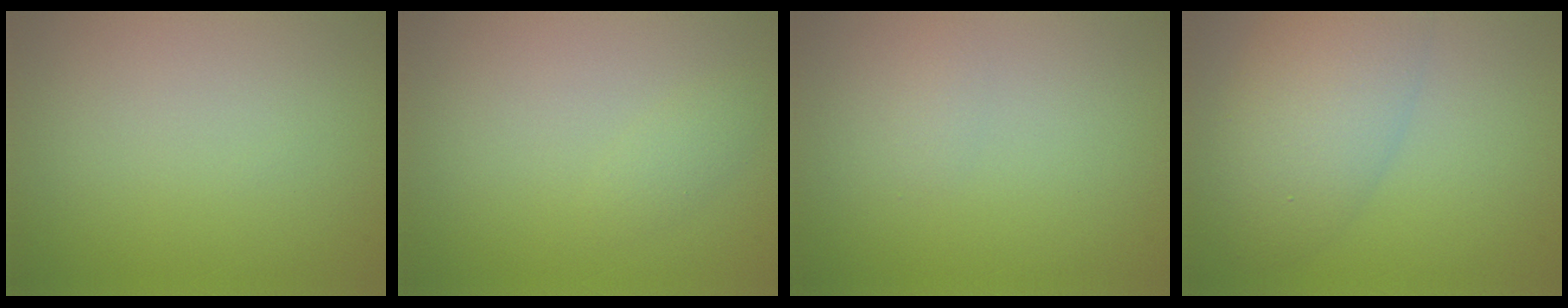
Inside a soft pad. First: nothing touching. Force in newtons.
{"total": 0.9, "press": 0.9, "slide": 0.0}
{"total": 0.6, "press": 0.6, "slide": 0.0}
{"total": 6.2, "press": 6.2, "slide": 0.4}